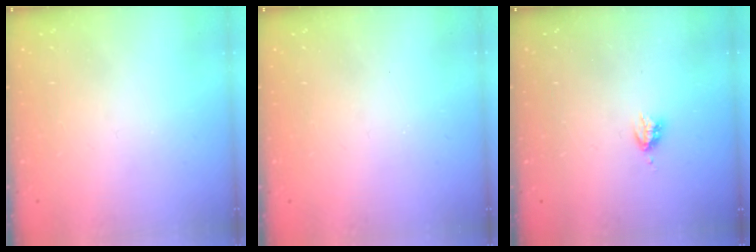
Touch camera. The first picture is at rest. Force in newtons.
{"total": 0.0}
{"total": 3.6, "press": 3.6, "slide": 0.5}